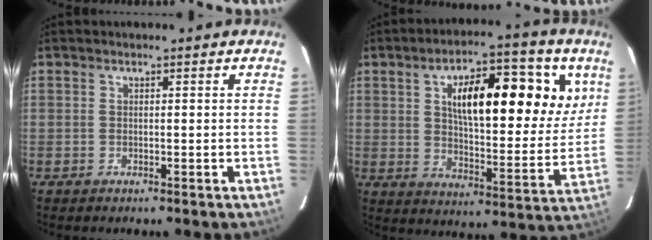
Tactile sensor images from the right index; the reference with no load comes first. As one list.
[{"total": 20.1, "force": [7.2, 6.9, 17.5], "torque": [-0.247, 0.026, 0.110]}]